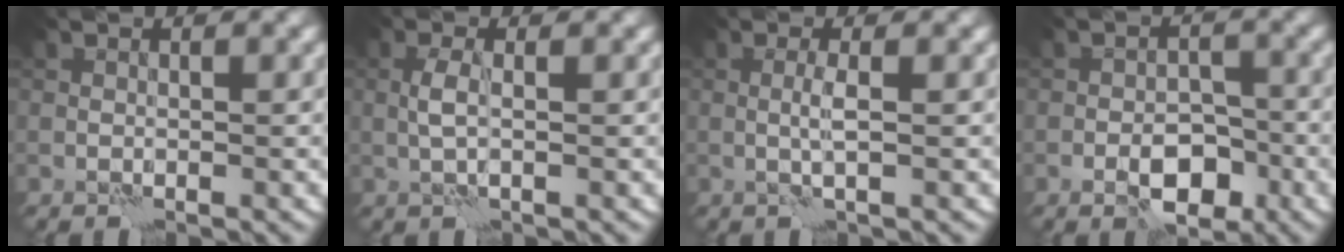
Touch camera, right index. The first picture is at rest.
{"total": 1.6, "force": [0.0, 0.3, 1.6], "torque": [-0.037, 0.005, -0.003]}
{"total": 1.5, "force": [0.0, -0.3, 1.4], "torque": [-0.034, 0.003, -0.001]}
{"total": 4.5, "force": [-2.4, 2.3, 3.0], "torque": [-0.038, 0.005, -0.041]}